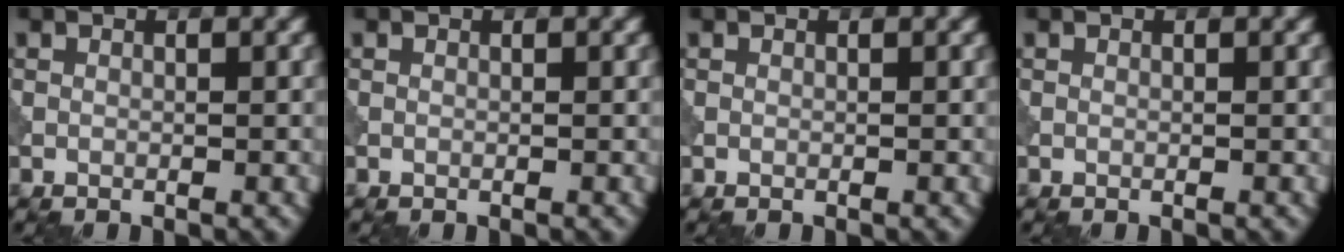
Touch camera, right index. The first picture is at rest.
{"total": 0.0}
{"total": 0.0}
{"total": 0.0}